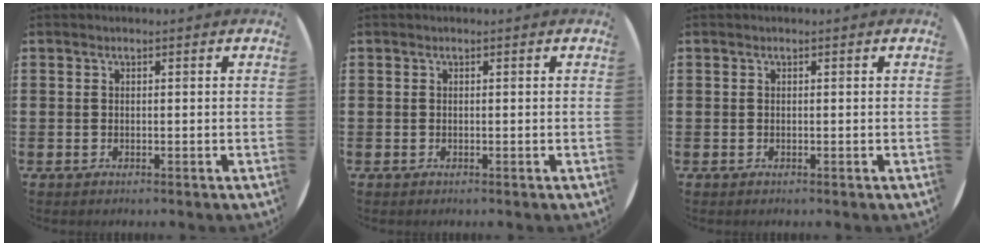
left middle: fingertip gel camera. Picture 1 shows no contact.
{"total": 0.0}
{"total": 0.0}